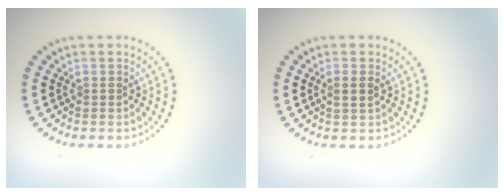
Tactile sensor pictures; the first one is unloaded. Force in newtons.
{"total": 1.2, "press": 1.1, "slide": 0.5}